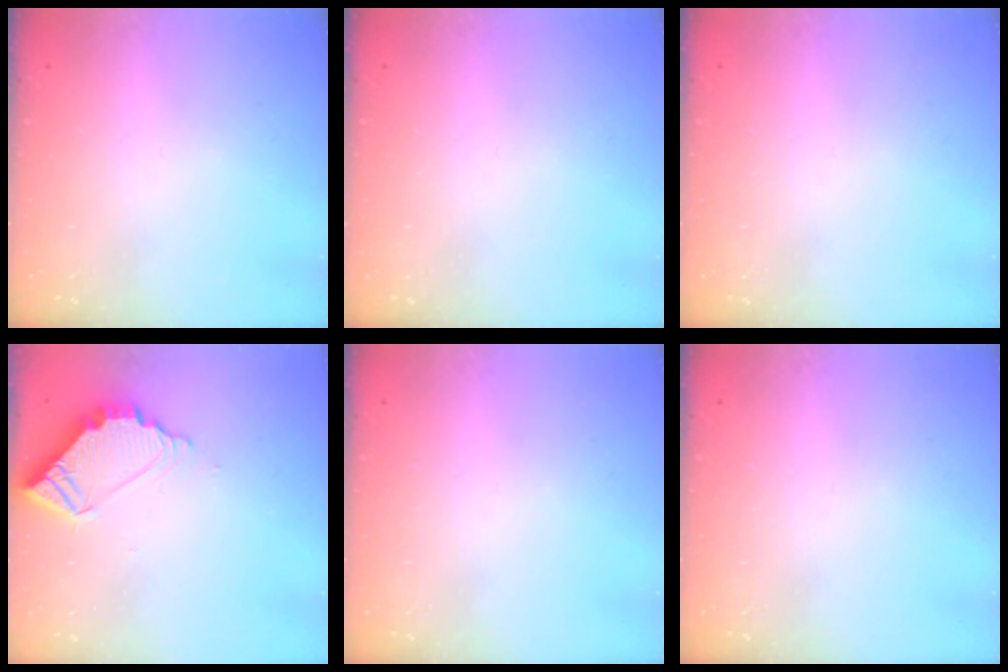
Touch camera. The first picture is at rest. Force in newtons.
{"total": 0.0}
{"total": 0.0}
{"total": 6.3, "press": 6.3, "slide": 0.4}
{"total": 0.0}
{"total": 0.0}